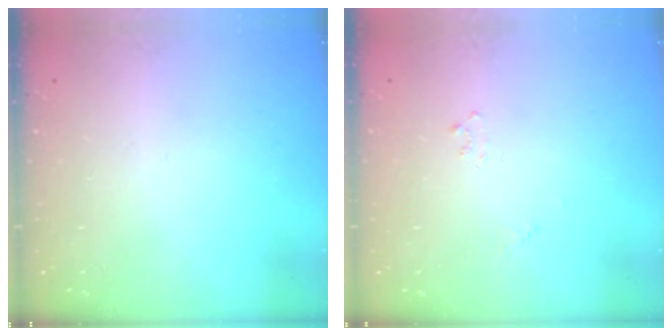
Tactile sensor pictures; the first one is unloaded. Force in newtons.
{"total": 3.9, "press": 3.9, "slide": 0.4}